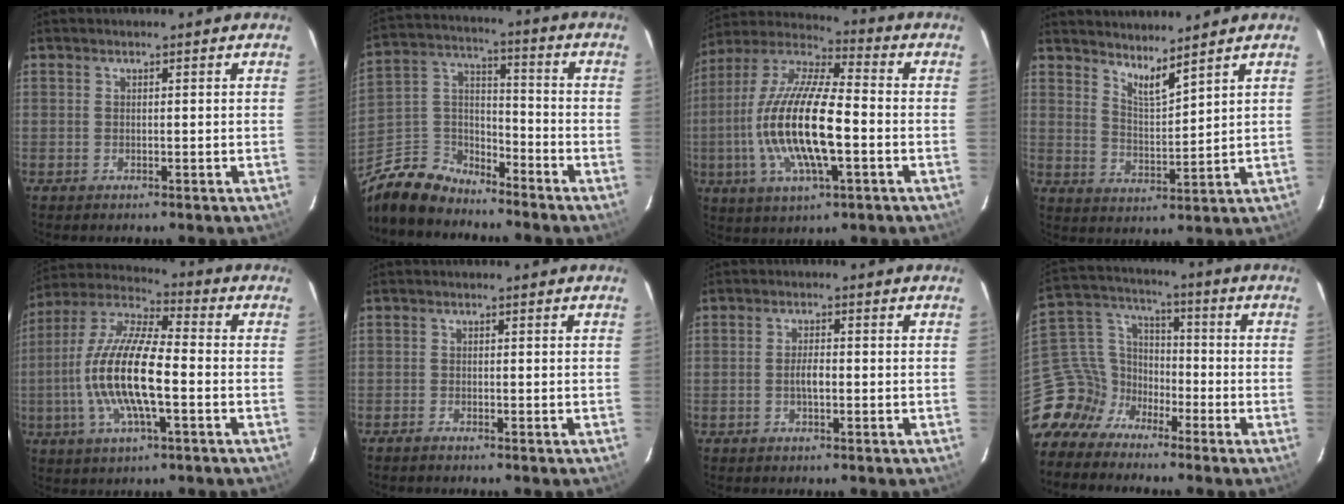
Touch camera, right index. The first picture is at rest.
{"total": 13.6, "force": [-10.8, 6.6, 4.8], "torque": [-0.128, 0.029, -0.202]}
{"total": 19.3, "force": [-3.5, 5.5, 18.1], "torque": [-0.360, -0.004, -0.074]}
{"total": 5.6, "force": [4.8, 0.4, 2.7], "torque": [-0.048, -0.012, 0.087]}
{"total": 16.5, "force": [-3.2, 4.6, 15.6], "torque": [-0.308, 0.000, -0.070]}
{"total": 0.9, "force": [-0.9, 0.2, 0.2], "torque": [-0.012, -0.001, -0.019]}
{"total": 2.4, "force": [-0.5, 0.8, 2.1], "torque": [-0.040, 0.003, -0.010]}
{"total": 10.8, "force": [-8.0, 7.0, 2.0], "torque": [-0.072, 0.040, -0.165]}